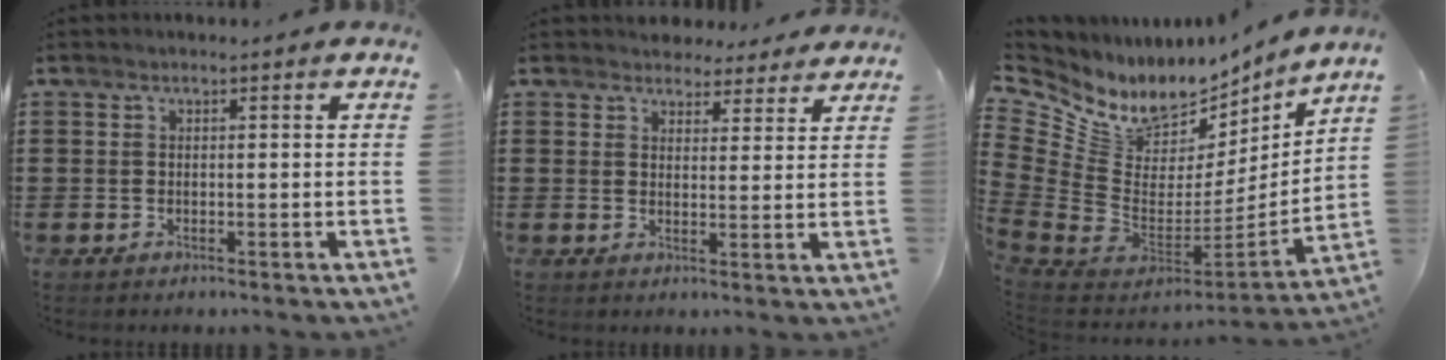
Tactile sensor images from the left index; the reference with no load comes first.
{"total": 3.9, "force": [3.6, 1.4, 0.4], "torque": [-0.012, -0.009, 0.068]}
{"total": 9.4, "force": [6.4, 6.0, 3.4], "torque": [-0.115, -0.073, 0.114]}